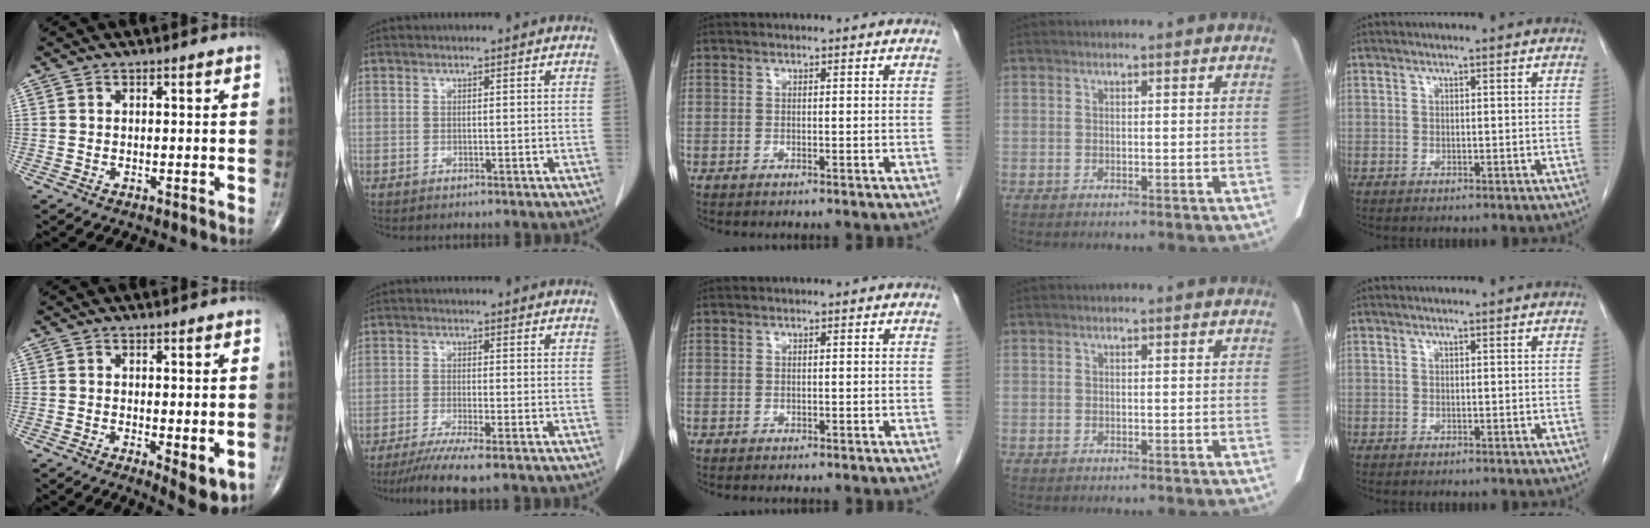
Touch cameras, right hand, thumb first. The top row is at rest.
{"thumb": {"total": 5.6, "force": [-1.0, 2.1, 5.1], "torque": [-0.071, -0.018, -0.011]}, "index": {"total": 6.6, "force": [-4.9, -0.2, 4.5], "torque": [-0.069, -0.016, -0.080]}}